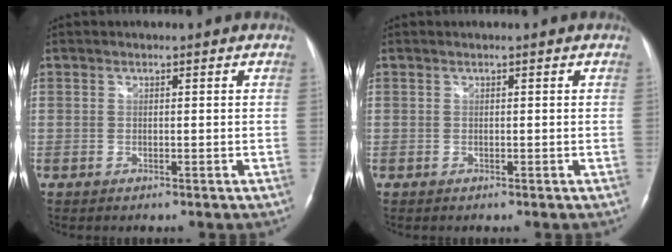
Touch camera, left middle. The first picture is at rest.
{"total": 0.0}